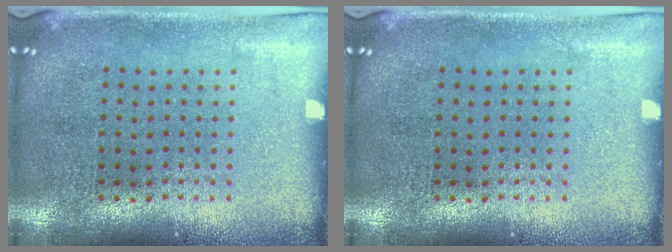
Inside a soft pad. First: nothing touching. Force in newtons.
{"total": 0.0}